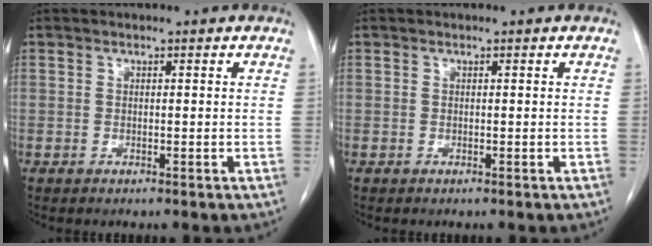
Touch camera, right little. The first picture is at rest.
{"total": 0.0}